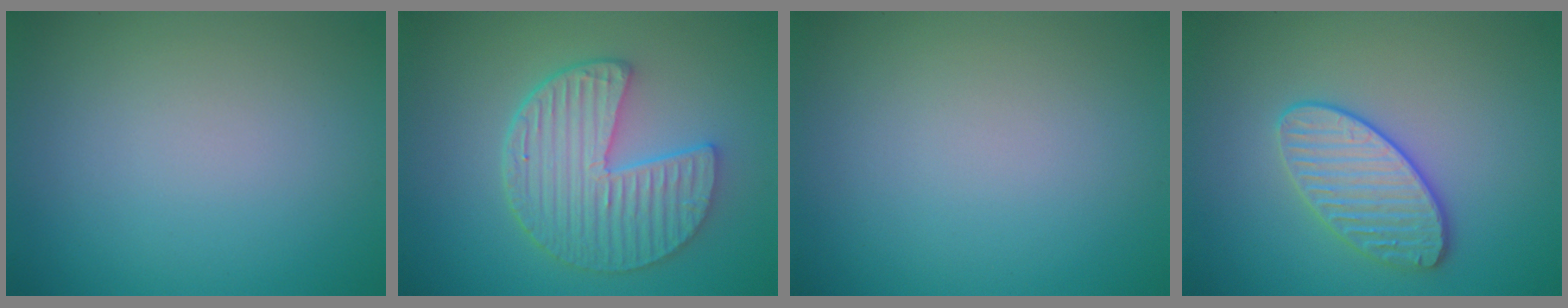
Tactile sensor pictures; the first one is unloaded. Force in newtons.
{"total": 6.0, "press": 4.8, "slide": 3.6}
{"total": 0.0}
{"total": 3.4, "press": 3.3, "slide": 0.7}